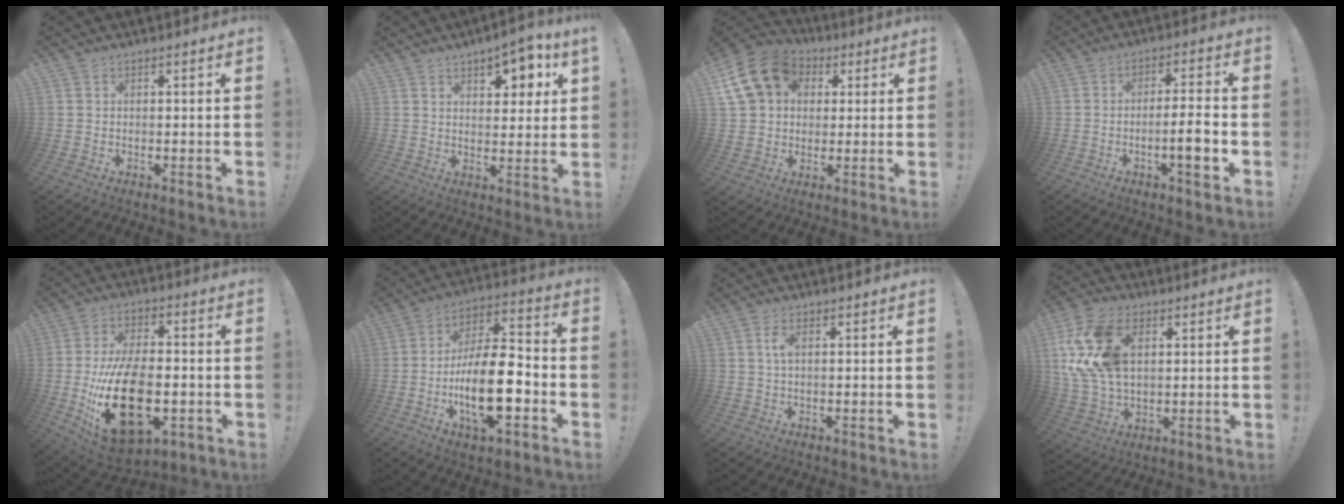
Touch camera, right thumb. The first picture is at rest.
{"total": 7.5, "force": [4.7, 2.9, 5.0], "torque": [-0.047, -0.032, 0.074]}
{"total": 15.7, "force": [5.2, 12.5, 7.9], "torque": [-0.125, -0.011, 0.104]}
{"total": 9.1, "force": [-3.1, 1.2, 8.5], "torque": [-0.124, 0.006, -0.053]}
{"total": 25.3, "force": [-5.5, 14.4, 20.0], "torque": [-0.389, 0.023, -0.077]}
{"total": 18.9, "force": [-6.2, 7.4, 16.2], "torque": [-0.293, 0.027, -0.099]}
{"total": 2.9, "force": [0.6, 1.1, 2.7], "torque": [-0.049, 0.003, 0.008]}
{"total": 18.4, "force": [4.9, 12.3, 12.8], "torque": [-0.253, -0.008, 0.092]}